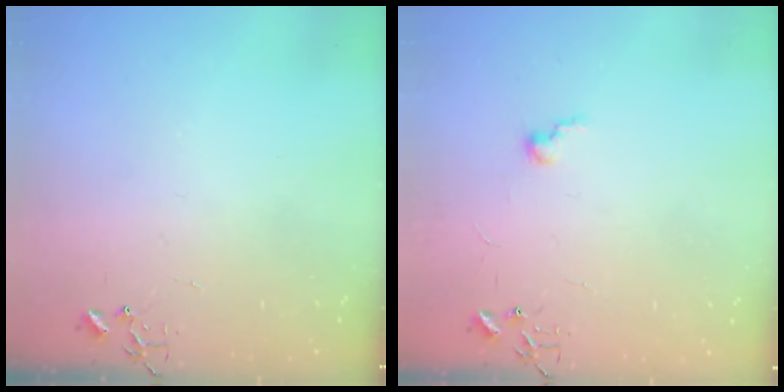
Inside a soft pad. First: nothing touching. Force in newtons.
{"total": 6.2, "press": 6.2, "slide": 0.8}